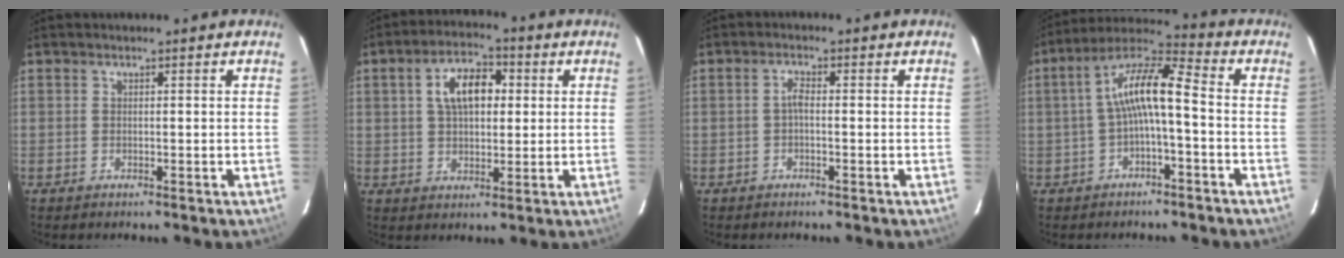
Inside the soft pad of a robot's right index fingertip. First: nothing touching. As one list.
[{"total": 8.8, "force": [2.0, 5.0, 6.9], "torque": [-0.120, 0.024, 0.035]}, {"total": 1.6, "force": [-0.5, 0.5, 1.4], "torque": [-0.028, 0.007, -0.010]}, {"total": 9.3, "force": [-1.4, 2.1, 9.0], "torque": [-0.186, 0.025, -0.028]}]